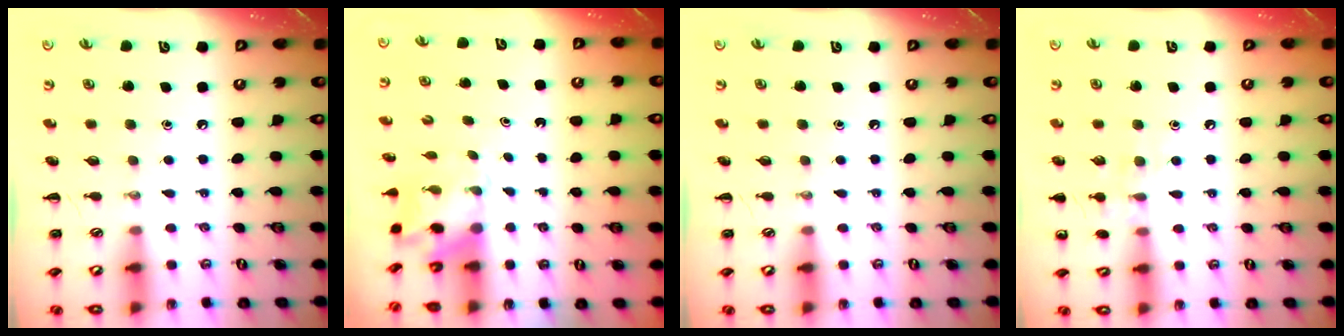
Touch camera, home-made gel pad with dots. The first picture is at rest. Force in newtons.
{"total": 2.3, "press": 2.3, "slide": 0.5}
{"total": 0.0}
{"total": 7.9, "press": 7.6, "slide": 2.0}